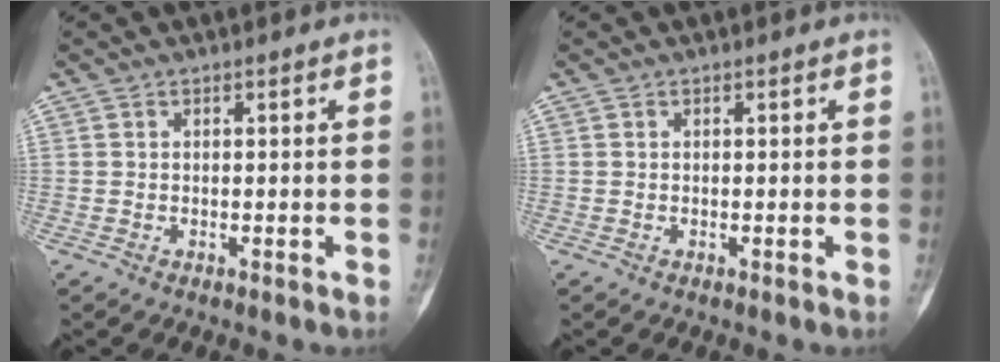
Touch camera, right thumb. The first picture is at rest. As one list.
[{"total": 0.0}]